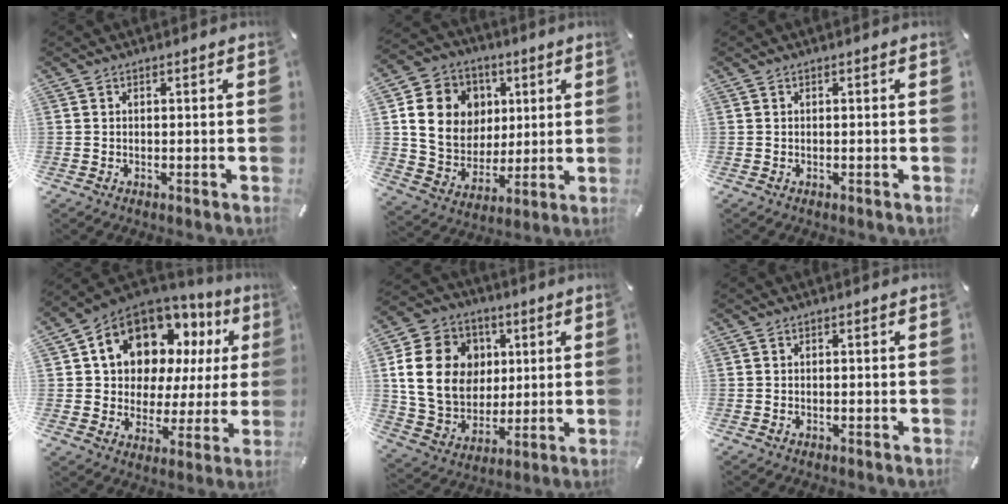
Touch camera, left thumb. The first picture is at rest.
{"total": 15.1, "force": [3.5, 13.5, 5.7], "torque": [-0.107, -0.003, 0.074]}
{"total": 0.0}
{"total": 14.0, "force": [8.6, 9.5, 5.7], "torque": [-0.108, -0.065, 0.156]}
{"total": 18.5, "force": [3.4, 15.8, 9.0], "torque": [-0.183, 0.007, 0.067]}
{"total": 0.5, "force": [-0.3, 0.2, 0.4], "torque": [-0.011, -0.002, -0.005]}